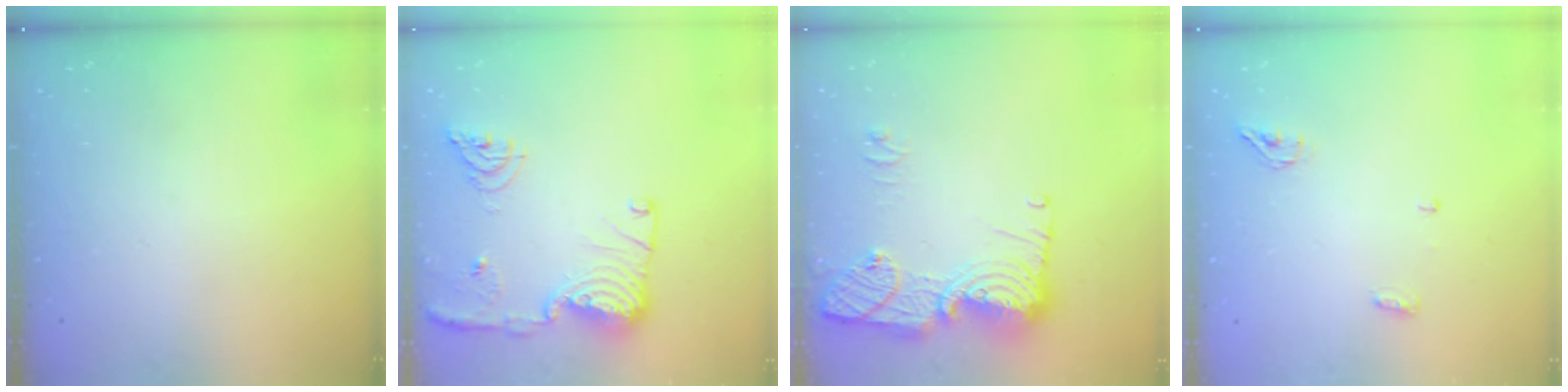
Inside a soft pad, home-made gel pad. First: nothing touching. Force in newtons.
{"total": 15.2, "press": 14.8, "slide": 3.3}
{"total": 15.6, "press": 15.6, "slide": 1.3}
{"total": 4.3, "press": 4.0, "slide": 1.4}